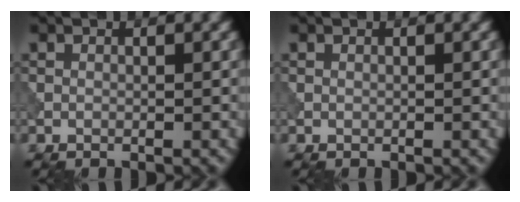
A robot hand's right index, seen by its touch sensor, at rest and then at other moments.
{"total": 0.0}